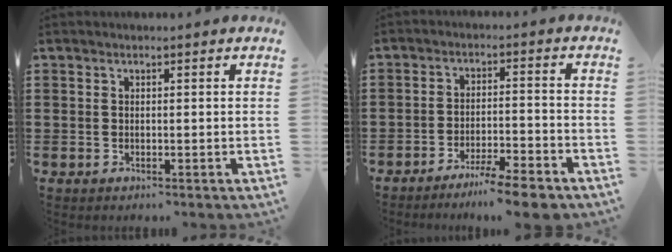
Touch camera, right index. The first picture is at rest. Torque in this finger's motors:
{"motor_torque": [0.71, -0.38, 0.53, 0.07]}